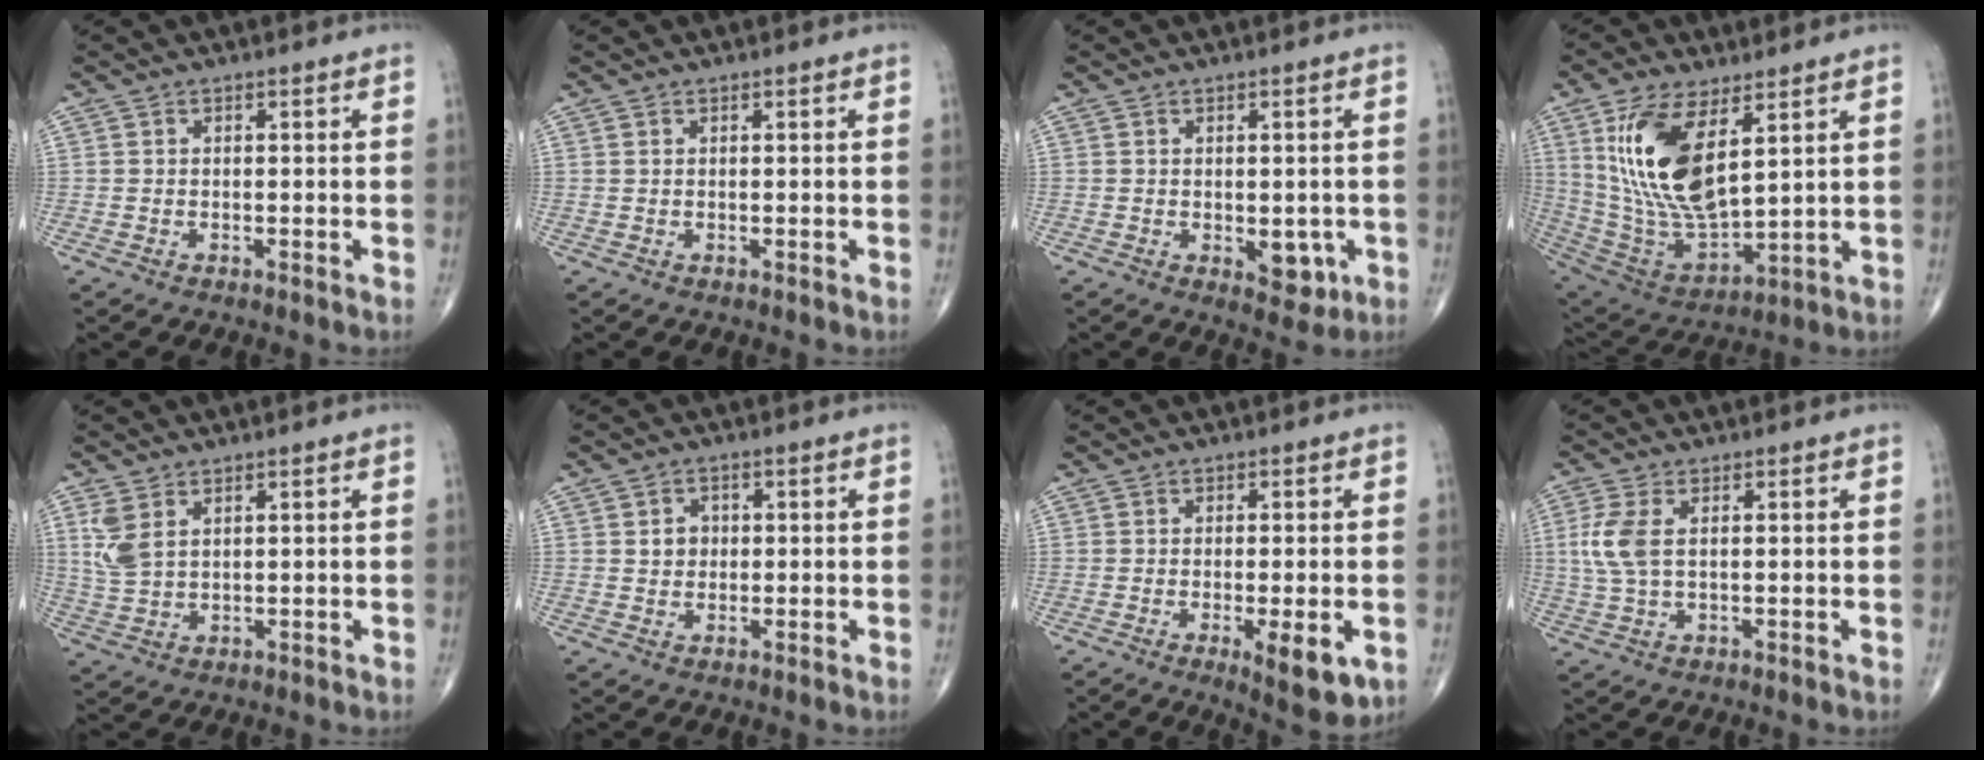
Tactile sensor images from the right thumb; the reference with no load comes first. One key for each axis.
{"total": 0.0}
{"total": 5.0, "fx": -1.1, "fy": 2.9, "fz": 3.9, "tx": -0.024, "ty": -0.005, "tz": -0.008}
{"total": 18.9, "fx": 6.6, "fy": 8.4, "fz": 15.6, "tx": -0.301, "ty": -0.029, "tz": 0.142}
{"total": 5.2, "fx": 2.3, "fy": 3.0, "fz": 3.6, "tx": -0.080, "ty": -0.003, "tz": 0.057}
{"total": 2.7, "fx": 0.3, "fy": 2.4, "fz": 1.3, "tx": -0.002, "ty": 0.003, "tz": 0.002}
{"total": 7.9, "fx": -2.5, "fy": 2.4, "fz": 7.1, "tx": -0.091, "ty": -0.014, "tz": -0.030}
{"total": 5.9, "fx": 1.0, "fy": 2.9, "fz": 5.0, "tx": -0.134, "ty": 0.005, "tz": 0.023}